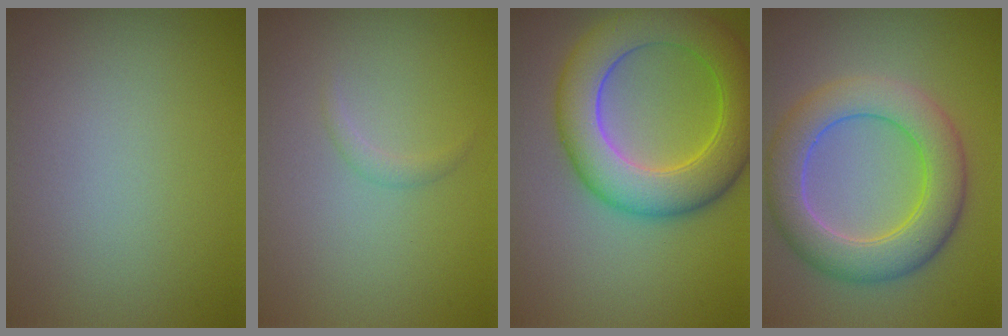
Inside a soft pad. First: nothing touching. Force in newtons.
{"total": 0.8, "press": 0.8, "slide": 0.1}
{"total": 8.5, "press": 8.5, "slide": 0.4}
{"total": 6.6, "press": 6.6, "slide": 0.5}